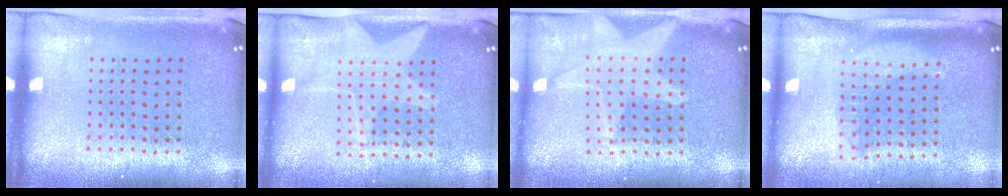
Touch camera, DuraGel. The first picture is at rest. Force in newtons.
{"total": 1.8, "press": 1.5, "slide": 1.0}
{"total": 1.9, "press": 1.6, "slide": 1.0}
{"total": 1.8, "press": 1.6, "slide": 1.0}